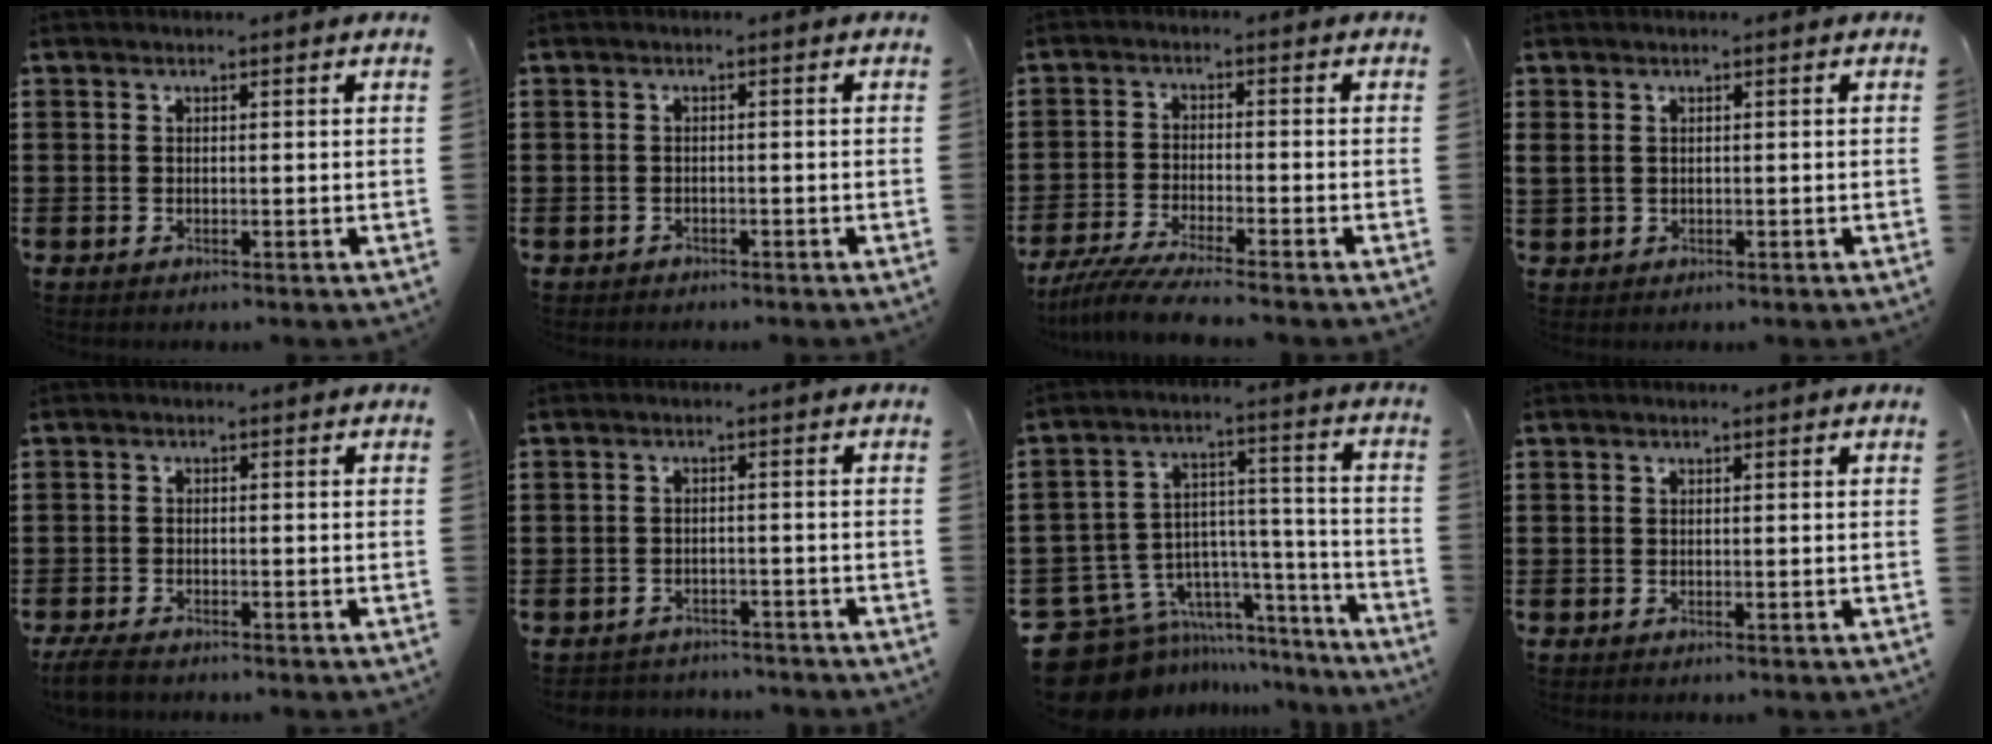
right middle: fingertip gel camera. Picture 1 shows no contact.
{"total": 0.7, "force": [-0.6, 0.4, -0.1], "torque": [0.000, 0.002, -0.016]}
{"total": 5.0, "force": [-4.6, -0.3, 2.0], "torque": [-0.054, -0.022, -0.093]}
{"total": 1.1, "force": [0.5, 0.8, 0.4], "torque": [-0.012, 0.005, 0.010]}
{"total": 2.3, "force": [-2.1, 0.5, 0.9], "torque": [-0.023, 0.000, -0.044]}
{"total": 2.2, "force": [-2.1, 0.4, -0.2], "torque": [-0.005, -0.003, -0.047]}
{"total": 10.1, "force": [-7.5, 6.3, 2.1], "torque": [-0.071, 0.010, -0.136]}
{"total": 0.0}